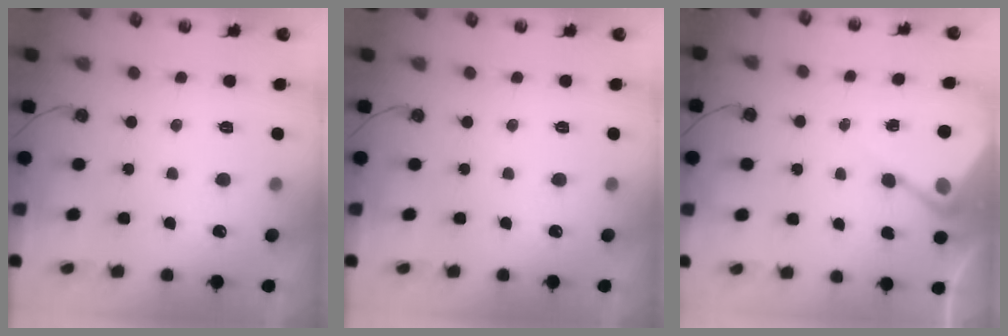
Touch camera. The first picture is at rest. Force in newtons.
{"total": 0.0}
{"total": 5.9, "press": 5.8, "slide": 0.7}